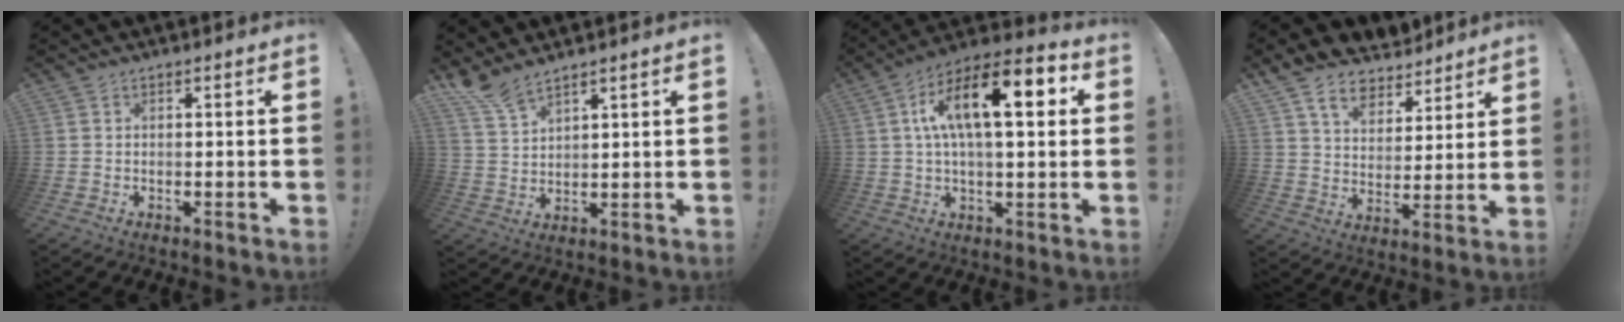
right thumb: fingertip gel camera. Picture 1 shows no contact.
{"total": 6.4, "force": [5.7, 1.2, 2.6], "torque": [-0.049, -0.036, 0.106]}
{"total": 17.8, "force": [4.6, 6.9, 15.7], "torque": [-0.275, 0.000, 0.066]}
{"total": 10.1, "force": [7.6, 5.8, 3.2], "torque": [-0.068, -0.057, 0.147]}